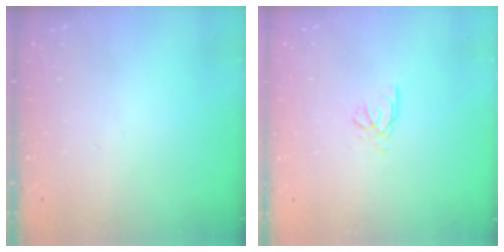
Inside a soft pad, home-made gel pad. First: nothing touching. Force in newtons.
{"total": 2.6, "press": 2.6, "slide": 0.3}